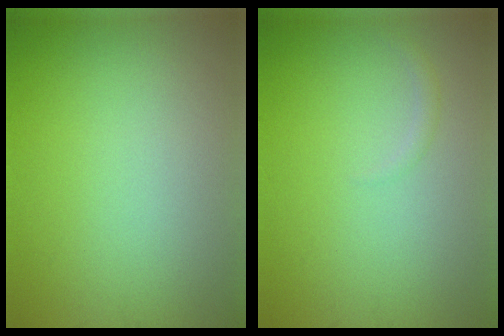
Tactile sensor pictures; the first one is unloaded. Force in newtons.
{"total": 0.7, "press": 0.7, "slide": 0.1}